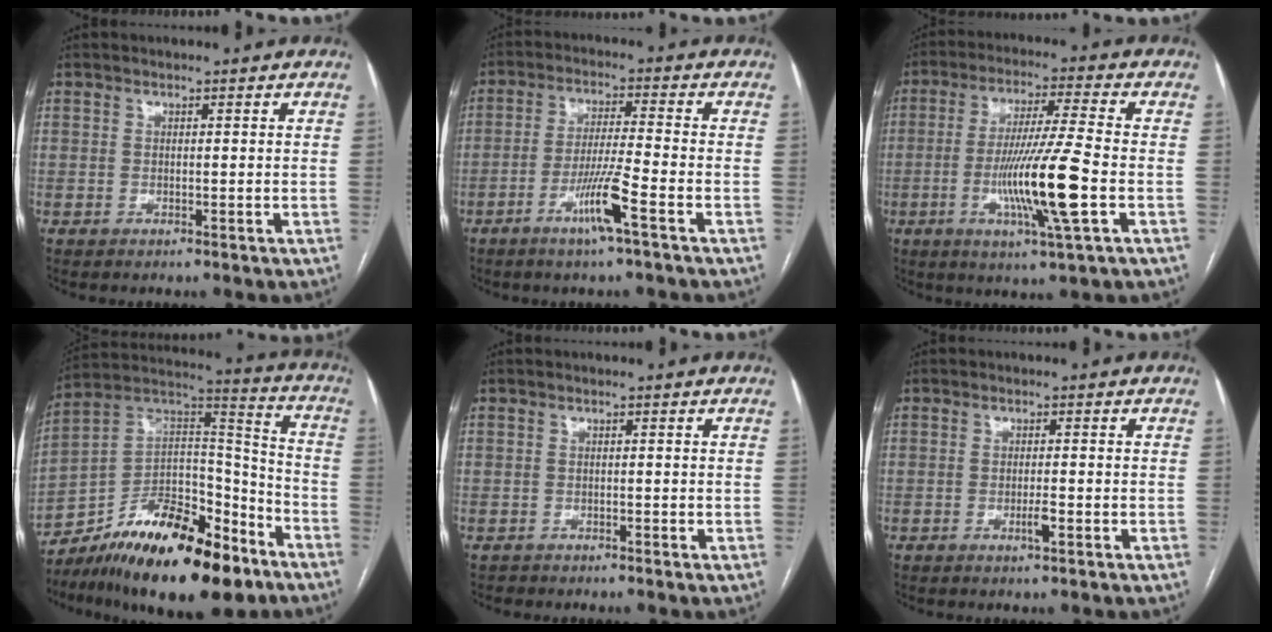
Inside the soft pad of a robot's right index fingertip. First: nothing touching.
{"total": 7.5, "force": [-3.8, -0.7, 6.5], "torque": [-0.122, -0.008, -0.075]}
{"total": 13.0, "force": [-3.3, -0.7, 12.6], "torque": [-0.241, -0.015, -0.063]}
{"total": 23.6, "force": [-15.8, 8.4, 15.4], "torque": [-0.231, 0.032, -0.259]}
{"total": 1.0, "force": [-0.7, 0.6, -0.3], "torque": [0.000, 0.002, -0.018]}
{"total": 1.8, "force": [-0.8, 0.1, 1.6], "torque": [-0.030, -0.002, -0.013]}